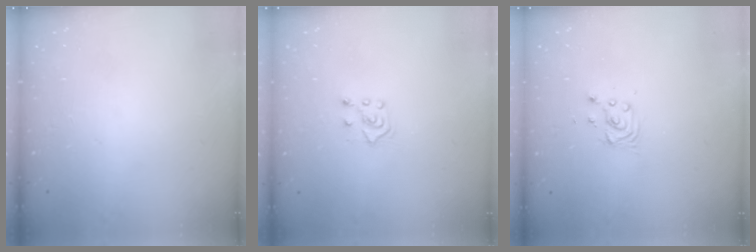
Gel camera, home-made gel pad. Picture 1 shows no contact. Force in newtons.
{"total": 5.5, "press": 5.5, "slide": 0.4}
{"total": 2.8, "press": 2.8, "slide": 0.4}